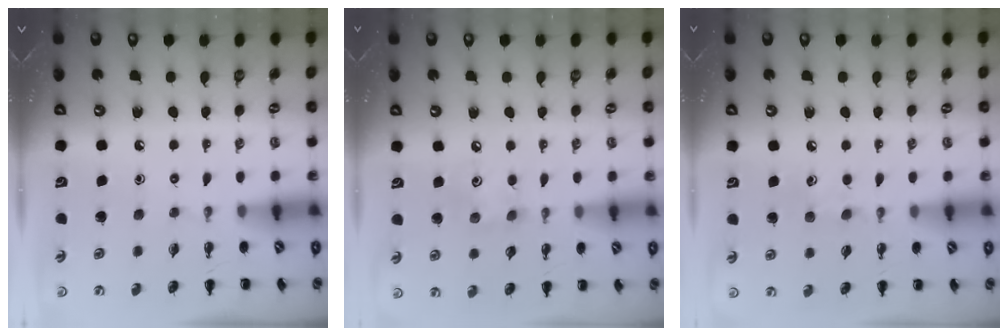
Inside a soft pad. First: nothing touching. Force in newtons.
{"total": 4.0, "press": 3.8, "slide": 1.0}
{"total": 5.6, "press": 5.5, "slide": 1.4}